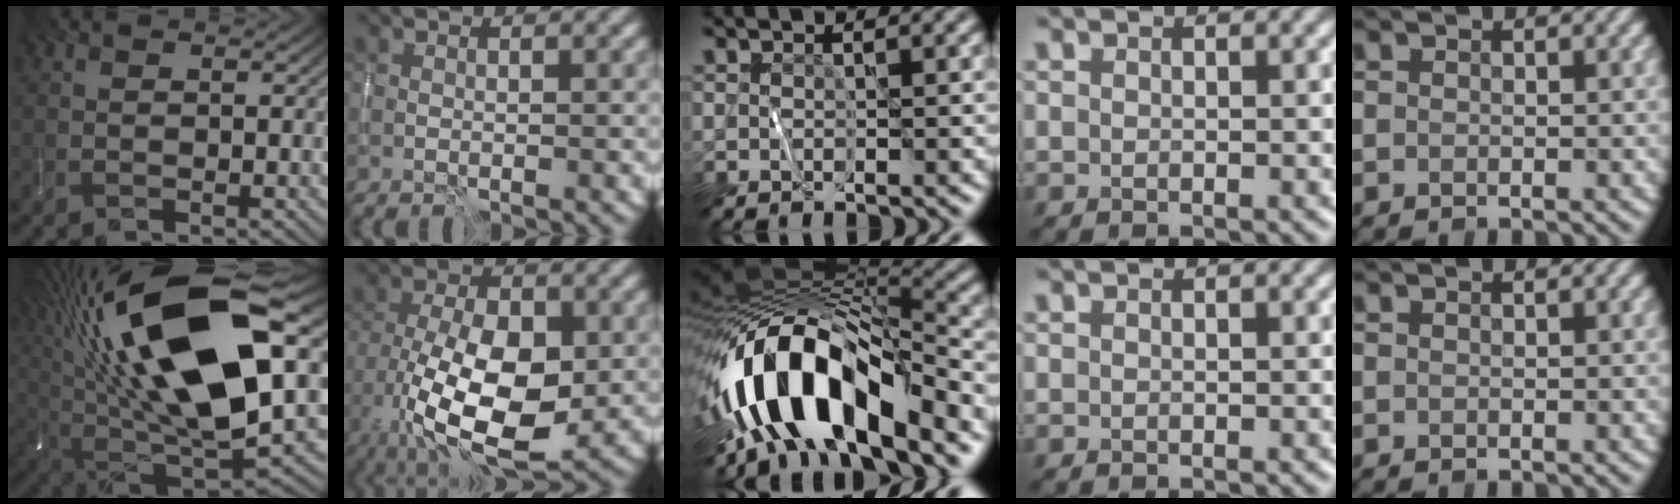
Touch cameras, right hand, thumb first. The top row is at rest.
{"thumb": {"total": 22.2, "force": [7.0, 10.0, 18.6], "torque": [-0.395, 0.016, 0.135]}, "index": {"total": 11.9, "force": [-3.6, 5.4, 9.9], "torque": [-0.175, -0.012, -0.064]}, "middle": {"total": 13.4, "force": [-6.0, 5.5, 10.6], "torque": [-0.189, -0.001, -0.103]}}